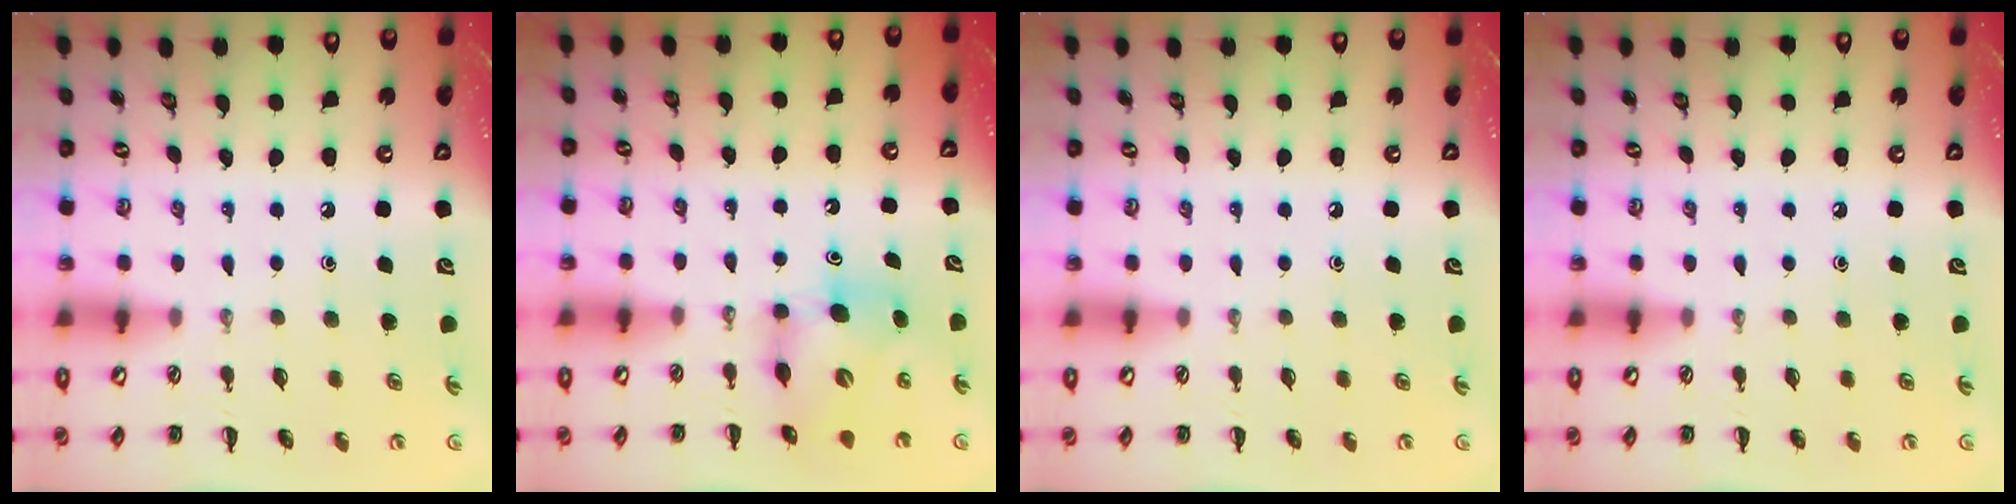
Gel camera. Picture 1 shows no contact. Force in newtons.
{"total": 6.6, "press": 6.4, "slide": 1.4}
{"total": 0.0}
{"total": 0.0}